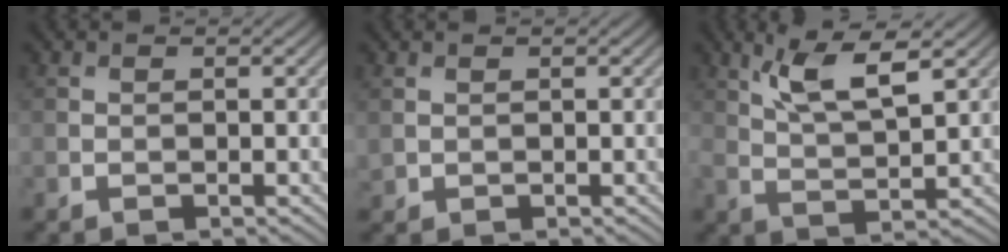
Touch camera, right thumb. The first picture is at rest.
{"total": 0.7, "force": [0.5, 0.5, 0.2], "torque": [-0.009, -0.003, 0.014]}
{"total": 6.9, "force": [3.5, 1.7, 5.7], "torque": [-0.119, 0.000, 0.071]}